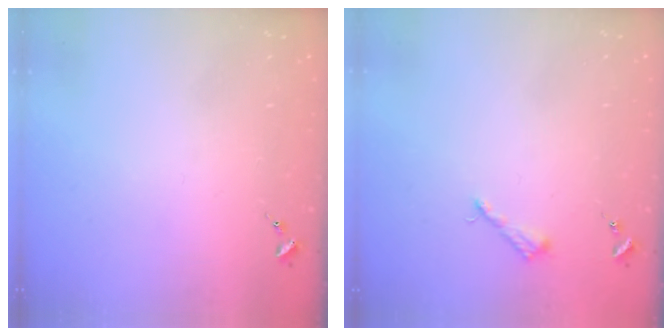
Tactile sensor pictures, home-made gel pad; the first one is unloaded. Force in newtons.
{"total": 4.2, "press": 4.1, "slide": 0.6}